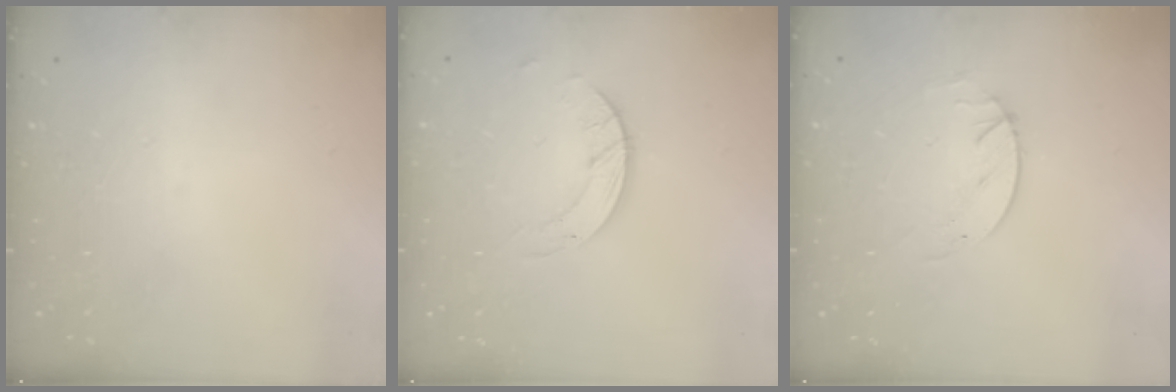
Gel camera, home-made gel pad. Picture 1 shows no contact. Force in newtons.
{"total": 3.6, "press": 3.6, "slide": 0.2}
{"total": 1.7, "press": 1.7, "slide": 0.2}